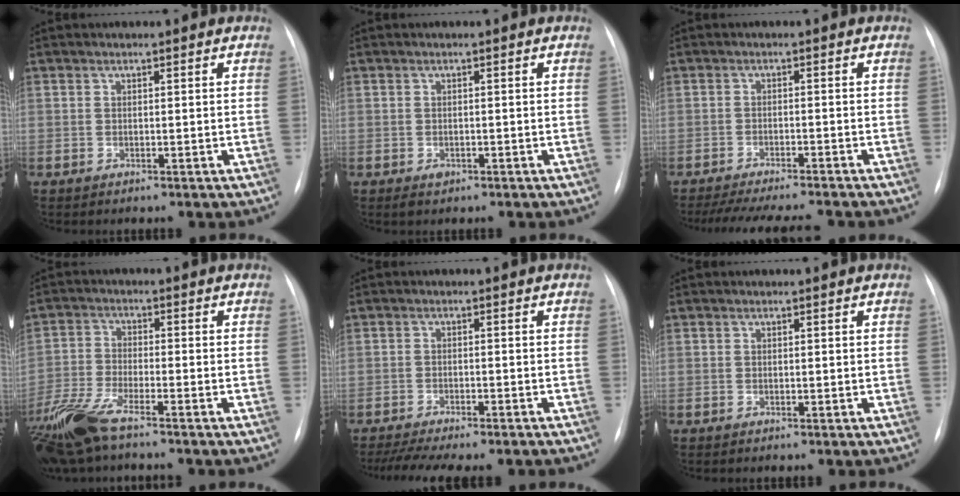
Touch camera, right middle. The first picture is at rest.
{"total": 1.2, "force": [-0.6, 0.8, 0.6], "torque": [-0.009, 0.000, -0.004]}
{"total": 13.6, "force": [-12.1, 1.3, 6.1], "torque": [-0.091, -0.015, -0.165]}
{"total": 10.2, "force": [-7.5, 2.0, 6.6], "torque": [-0.147, -0.020, -0.146]}
{"total": 12.1, "force": [-10.4, 2.0, 5.8], "torque": [-0.086, -0.004, -0.141]}
{"total": 0.0}